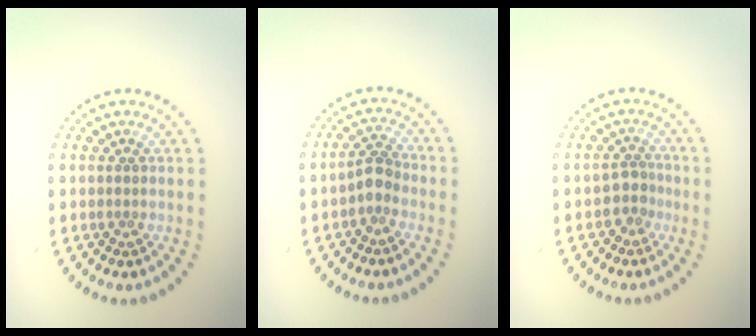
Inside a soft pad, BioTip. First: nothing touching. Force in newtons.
{"total": 1.7, "press": 1.4, "slide": 0.9}
{"total": 1.9, "press": 1.5, "slide": 1.2}